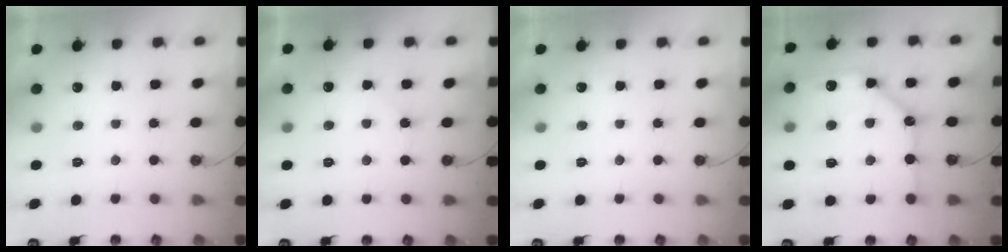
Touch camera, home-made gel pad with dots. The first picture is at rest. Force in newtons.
{"total": 4.9, "press": 4.8, "slide": 0.7}
{"total": 0.0}
{"total": 14.9, "press": 14.8, "slide": 1.8}